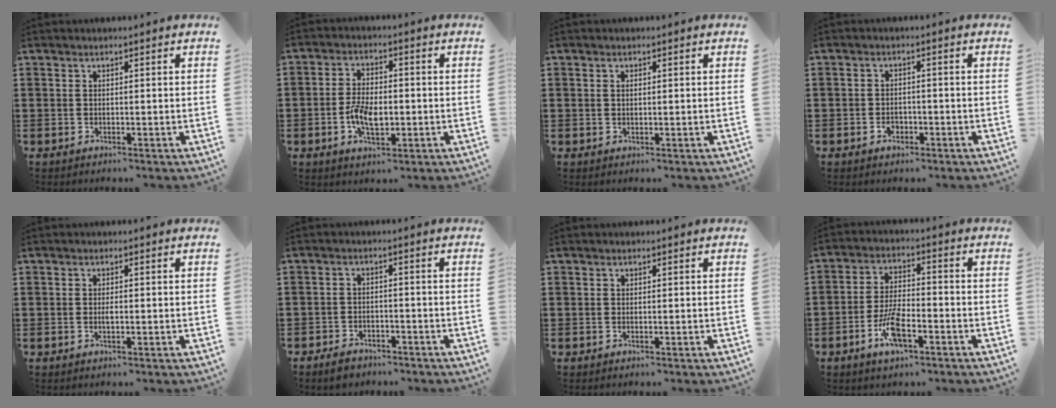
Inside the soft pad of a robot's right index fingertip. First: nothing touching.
{"total": 5.5, "force": [-1.3, 2.8, 4.6], "torque": [-0.101, 0.000, -0.027]}
{"total": 0.8, "force": [0.2, 0.3, 0.7], "torque": [-0.015, 0.001, 0.003]}
{"total": 1.9, "force": [-0.9, 1.3, 1.0], "torque": [-0.024, -0.001, -0.019]}
{"total": 1.1, "force": [-0.1, 0.3, 1.0], "torque": [-0.021, -0.003, -0.002]}
{"total": 2.5, "force": [-2.3, 0.9, 0.3], "torque": [-0.012, 0.007, -0.049]}
{"total": 0.0}
{"total": 7.0, "force": [-3.3, 2.5, 5.7], "torque": [-0.125, -0.002, -0.063]}